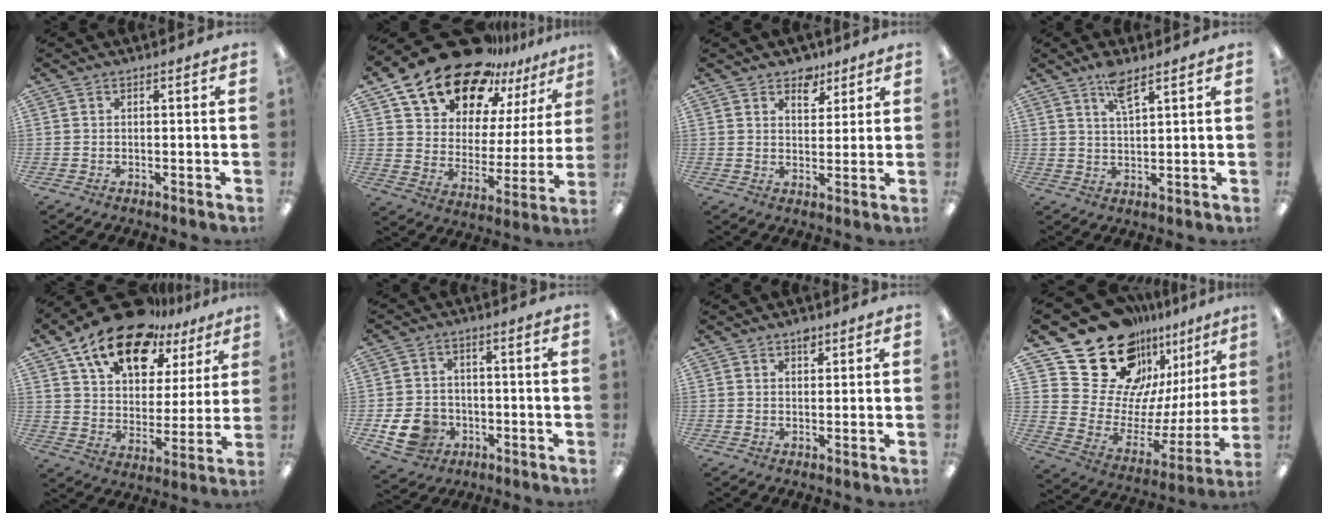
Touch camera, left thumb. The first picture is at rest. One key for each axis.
{"total": 19.7, "fx": 16.3, "fy": 9.2, "fz": 6.4, "tx": -0.136, "ty": -0.117, "tz": 0.294}
{"total": 5.8, "fx": 4.4, "fy": 3.4, "fz": 1.7, "tx": -0.009, "ty": -0.024, "tz": 0.075}
{"total": 5.1, "fx": 3.8, "fy": 1.1, "fz": 3.2, "tx": -0.058, "ty": -0.014, "tz": 0.063}
{"total": 18.5, "fx": 12.7, "fy": 9.4, "fz": 9.6, "tx": -0.174, "ty": -0.070, "tz": 0.223}
{"total": 9.0, "fx": -3.2, "fy": 7.1, "fz": 4.5, "tx": -0.104, "ty": 0.014, "tz": -0.057}
{"total": 2.3, "fx": 1.6, "fy": 1.2, "fz": 1.1, "tx": -0.008, "ty": -0.006, "tz": 0.027}
{"total": 24.8, "fx": 18.9, "fy": 13.4, "fz": 8.9, "tx": -0.149, "ty": -0.136, "tz": 0.362}